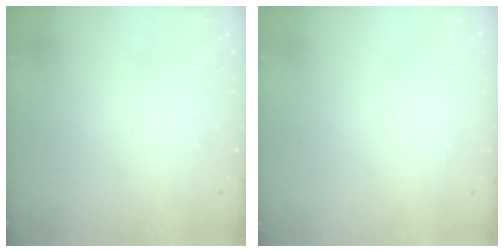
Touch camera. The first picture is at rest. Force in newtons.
{"total": 0.0}